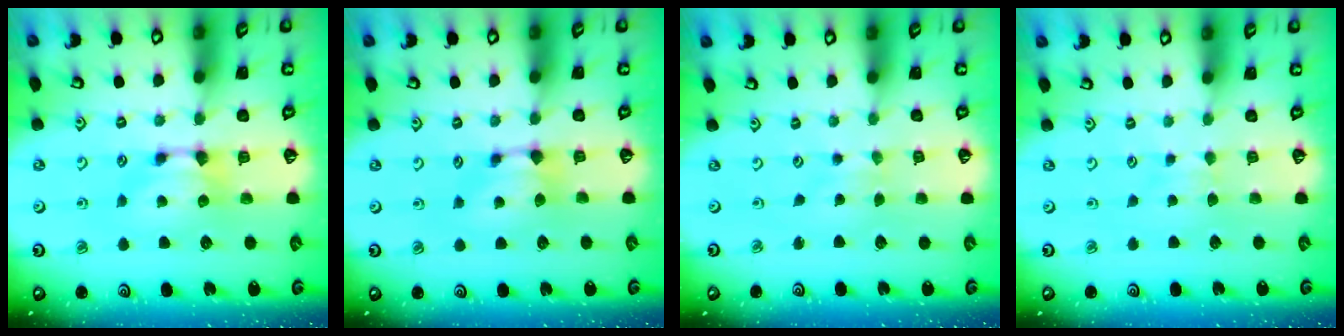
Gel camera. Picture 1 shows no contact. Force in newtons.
{"total": 0.8, "press": 0.3, "slide": 0.7}
{"total": 2.0, "press": 2.0, "slide": 0.1}
{"total": 2.1, "press": 2.1, "slide": 0.3}